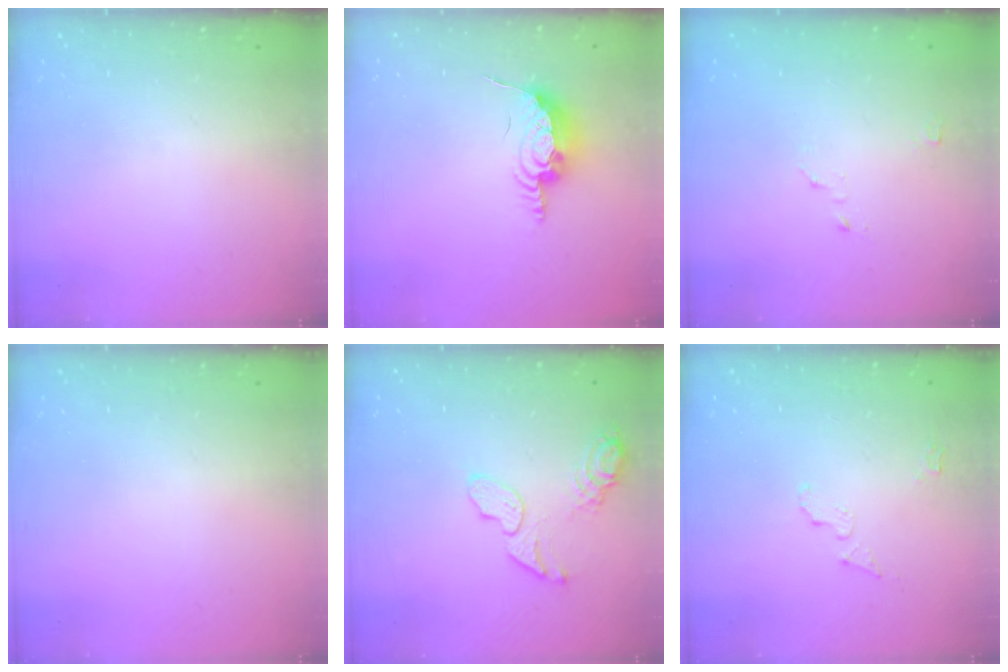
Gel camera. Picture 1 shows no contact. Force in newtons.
{"total": 12.5, "press": 11.5, "slide": 4.8}
{"total": 2.1, "press": 2.1, "slide": 0.2}
{"total": 0.0}
{"total": 8.6, "press": 8.6, "slide": 0.7}
{"total": 4.6, "press": 4.6, "slide": 0.4}